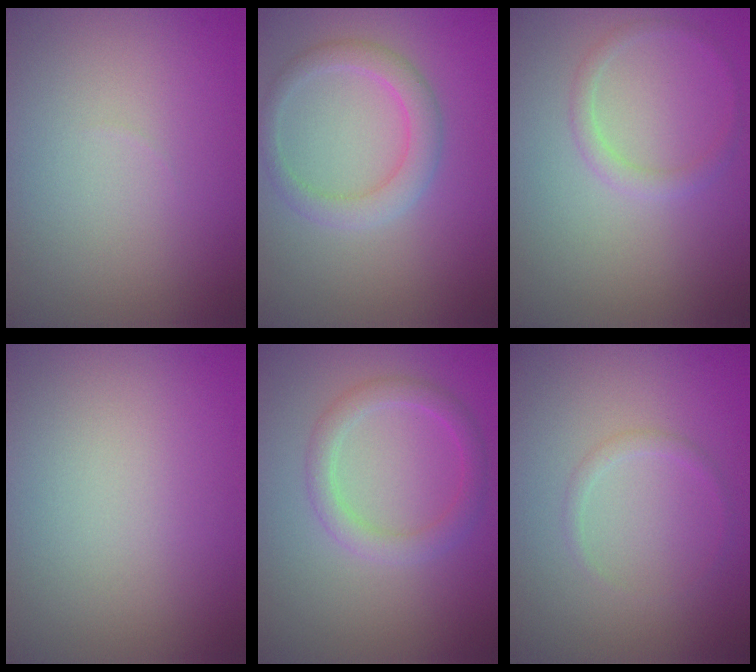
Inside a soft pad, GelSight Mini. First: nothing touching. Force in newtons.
{"total": 2.9, "press": 2.9, "slide": 0.3}
{"total": 1.3, "press": 1.3, "slide": 0.1}
{"total": 0.0}
{"total": 2.6, "press": 2.6, "slide": 0.2}
{"total": 0.9, "press": 0.9, "slide": 0.0}